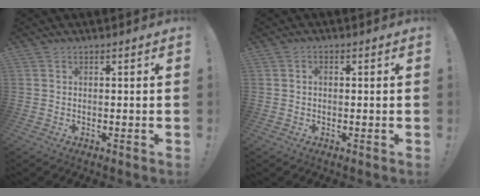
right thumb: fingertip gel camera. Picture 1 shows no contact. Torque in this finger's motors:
{"motor_torque": [0.10, -0.10, -0.26, 0.28, 0.07]}